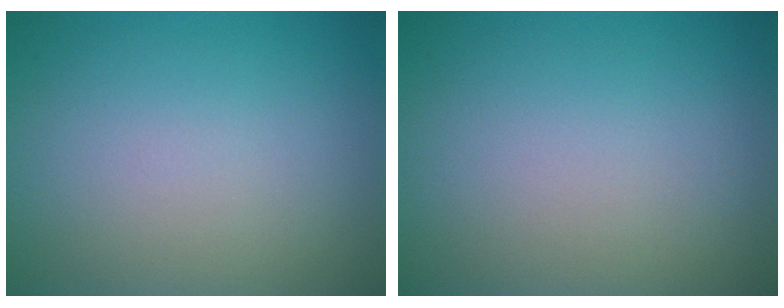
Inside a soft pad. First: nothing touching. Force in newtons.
{"total": 0.0}